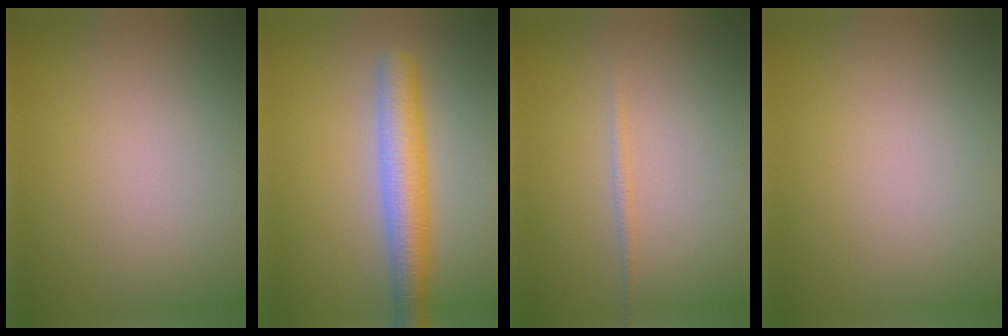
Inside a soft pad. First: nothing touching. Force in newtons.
{"total": 5.1, "press": 5.1, "slide": 0.1}
{"total": 0.7, "press": 0.7, "slide": 0.1}
{"total": 0.0}